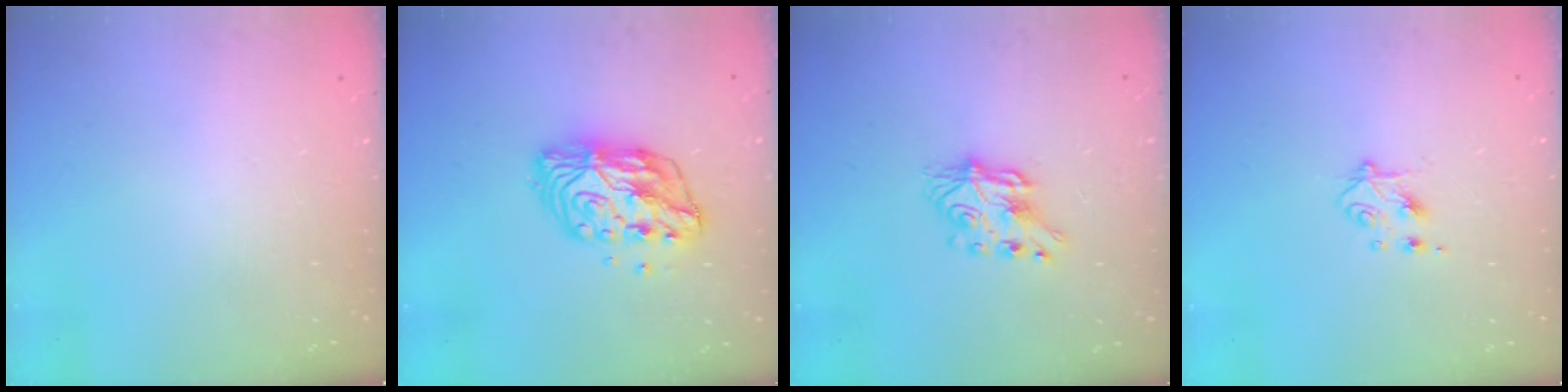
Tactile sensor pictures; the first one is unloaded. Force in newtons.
{"total": 13.2, "press": 13.2, "slide": 0.9}
{"total": 7.0, "press": 7.0, "slide": 0.2}
{"total": 4.8, "press": 4.8, "slide": 0.6}